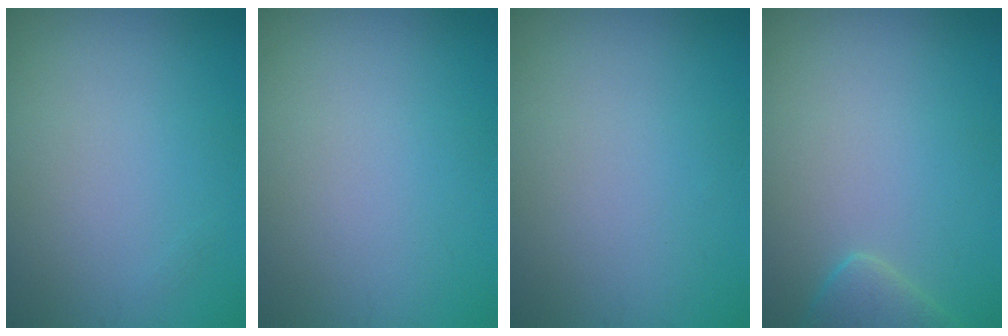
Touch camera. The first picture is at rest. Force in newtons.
{"total": 0.0}
{"total": 0.0}
{"total": 2.0, "press": 2.0, "slide": 0.2}